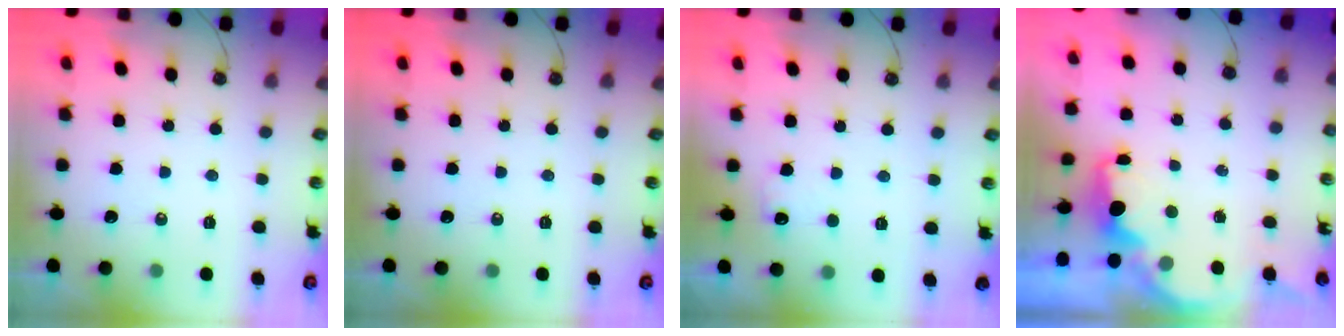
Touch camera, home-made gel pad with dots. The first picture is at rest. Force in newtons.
{"total": 0.0}
{"total": 5.2, "press": 5.1, "slide": 1.2}
{"total": 2.1, "press": 2.0, "slide": 0.6}